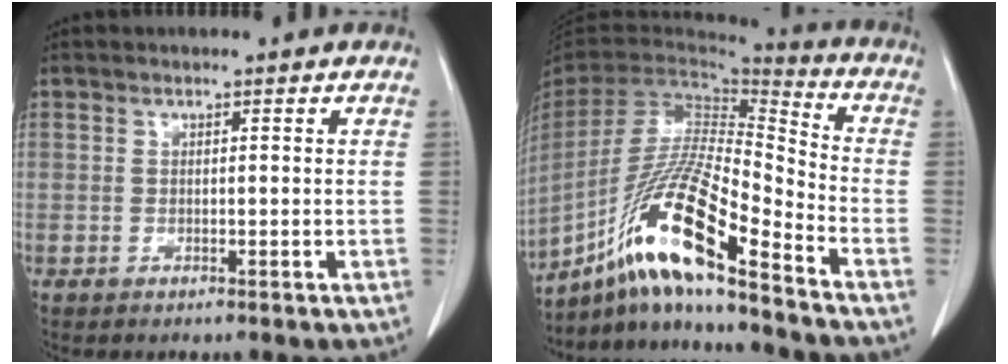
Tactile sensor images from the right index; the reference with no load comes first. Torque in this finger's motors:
{"motor_torque": [1.46, -0.68, 0.41, 0.21]}